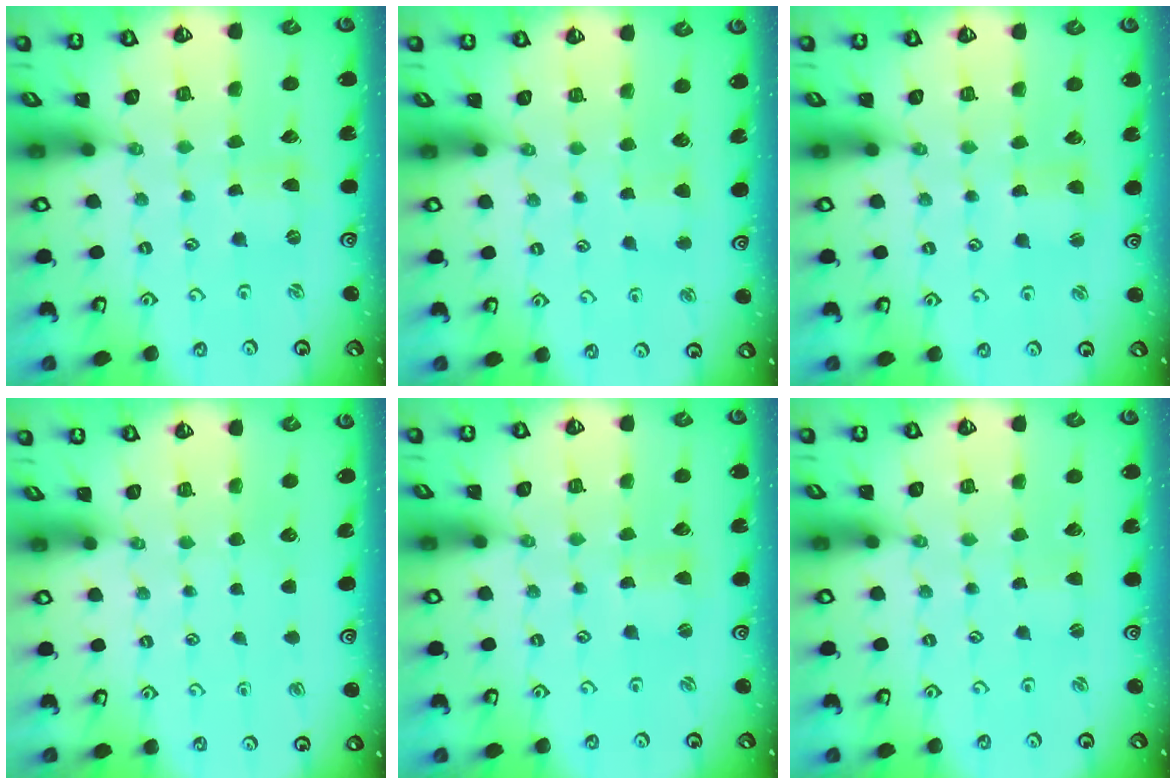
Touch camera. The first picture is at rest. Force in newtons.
{"total": 2.1, "press": 2.0, "slide": 0.4}
{"total": 1.3, "press": 1.2, "slide": 0.2}
{"total": 0.0}
{"total": 0.9, "press": 0.8, "slide": 0.1}
{"total": 0.9, "press": 0.9, "slide": 0.2}